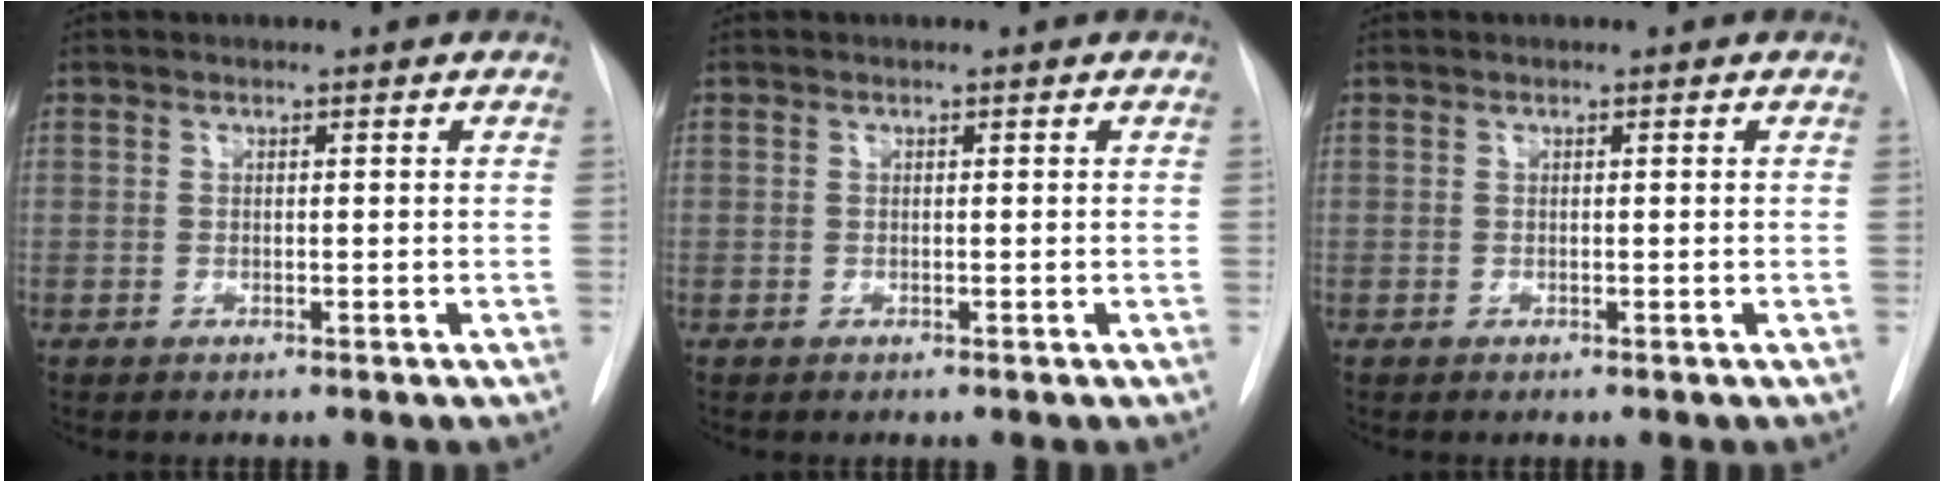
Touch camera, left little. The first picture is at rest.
{"total": 0.0}
{"total": 0.0}